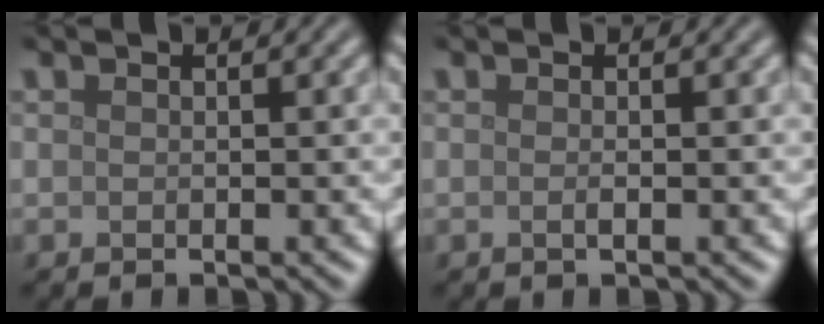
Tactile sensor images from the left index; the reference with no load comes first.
{"total": 0.6, "force": [-0.1, 0.1, 0.6], "torque": [-0.012, -0.003, -0.003]}